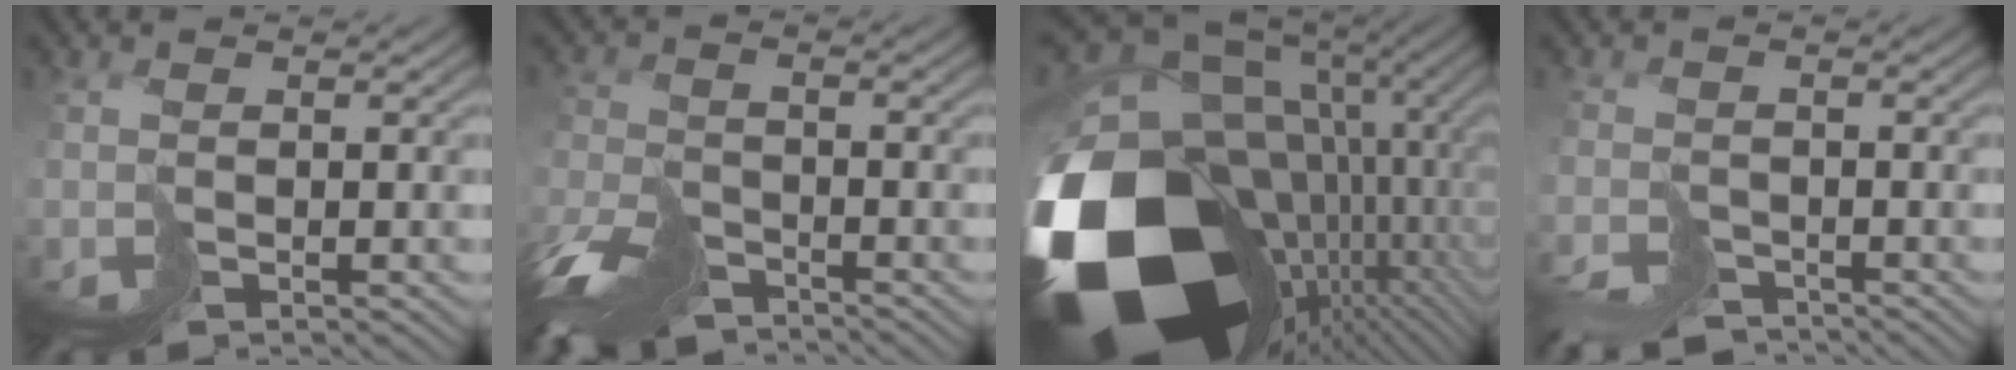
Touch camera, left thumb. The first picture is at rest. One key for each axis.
{"total": 8.6, "fx": -7.2, "fy": 3.0, "fz": 3.5, "tx": -0.084, "ty": -0.017, "tz": -0.144}
{"total": 20.2, "fx": -5.0, "fy": 14.5, "fz": 13.2, "tx": -0.296, "ty": -0.063, "tz": -0.042}
{"total": 4.1, "fx": -3.8, "fy": 1.2, "fz": 0.8, "tx": -0.008, "ty": -0.009, "tz": -0.075}